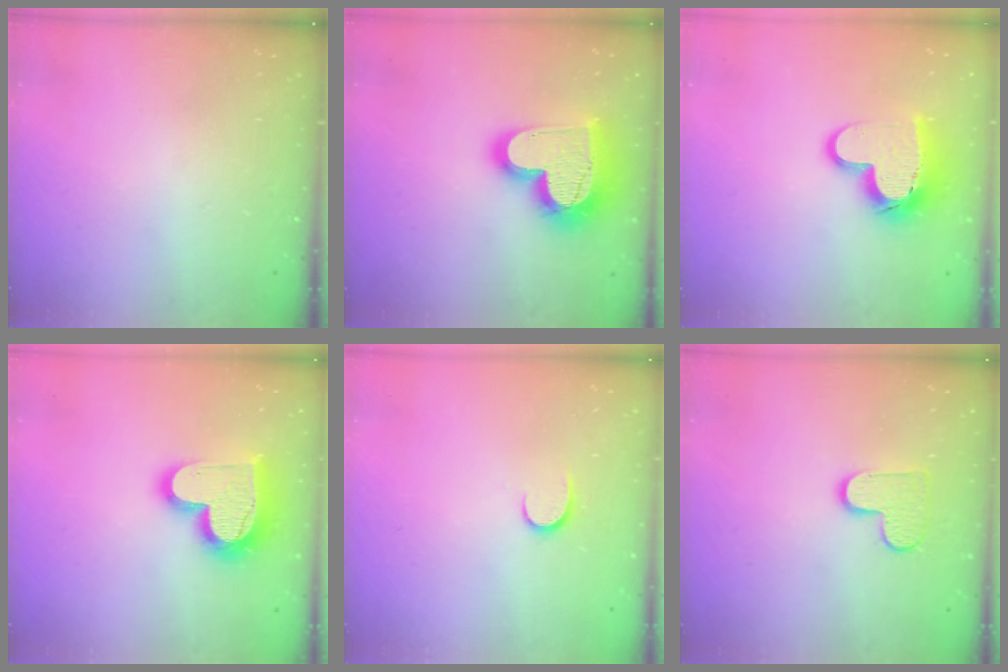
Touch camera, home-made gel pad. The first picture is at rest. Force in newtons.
{"total": 23.6, "press": 23.5, "slide": 2.1}
{"total": 15.0, "press": 14.9, "slide": 1.2}
{"total": 18.8, "press": 18.7, "slide": 1.6}
{"total": 6.5, "press": 6.5, "slide": 0.7}
{"total": 8.9, "press": 8.9, "slide": 0.4}